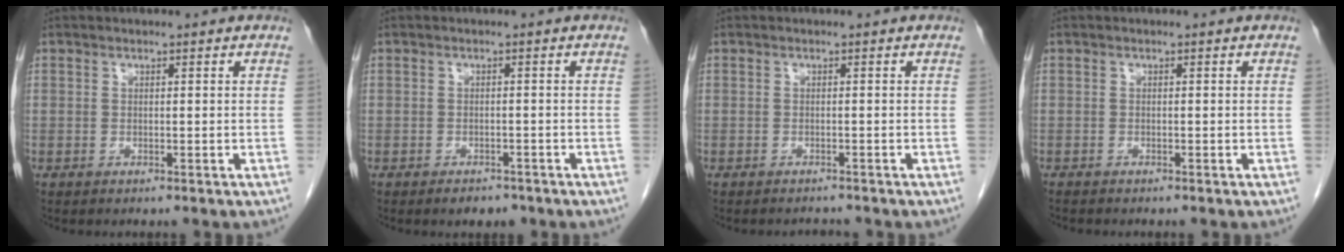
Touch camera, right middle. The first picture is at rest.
{"total": 2.4, "force": [-1.8, 1.2, 1.0], "torque": [-0.014, 0.001, -0.018]}
{"total": 1.1, "force": [-1.1, 0.1, -0.1], "torque": [0.000, -0.006, -0.014]}
{"total": 0.7, "force": [-0.7, 0.1, 0.1], "torque": [-0.010, -0.003, -0.014]}